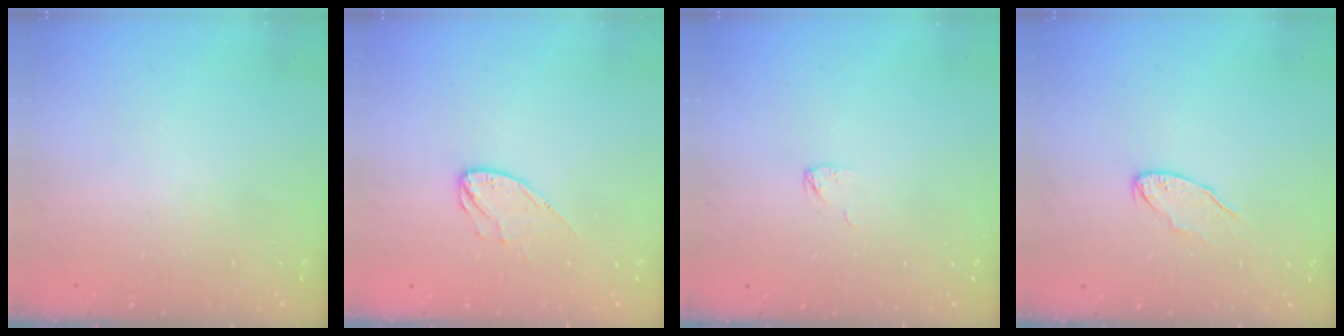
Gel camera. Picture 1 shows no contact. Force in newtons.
{"total": 7.1, "press": 7.1, "slide": 0.3}
{"total": 2.8, "press": 2.7, "slide": 0.2}
{"total": 6.2, "press": 6.1, "slide": 0.4}